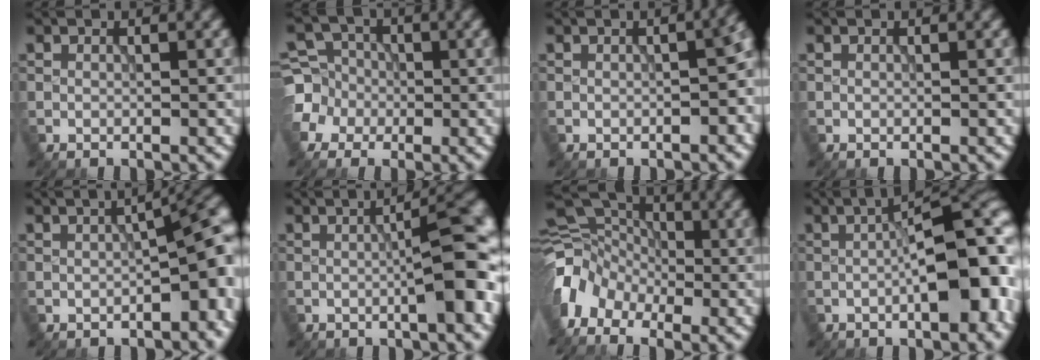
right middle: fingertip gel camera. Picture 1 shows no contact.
{"total": 5.4, "force": [-1.5, 5.0, 1.3], "torque": [-0.019, 0.009, -0.053]}
{"total": 5.7, "force": [-0.3, 2.2, 5.2], "torque": [-0.042, -0.005, 0.000]}
{"total": 0.0}
{"total": 7.6, "force": [-1.2, 3.2, 6.7], "torque": [-0.066, -0.006, -0.013]}
{"total": 7.8, "force": [-0.2, 1.6, 7.6], "torque": [-0.083, 0.008, -0.002]}
{"total": 6.2, "force": [-2.8, 4.6, 3.1], "torque": [-0.055, 0.001, -0.070]}
{"total": 9.4, "force": [-1.2, 3.1, 8.8], "torque": [-0.108, 0.005, -0.019]}